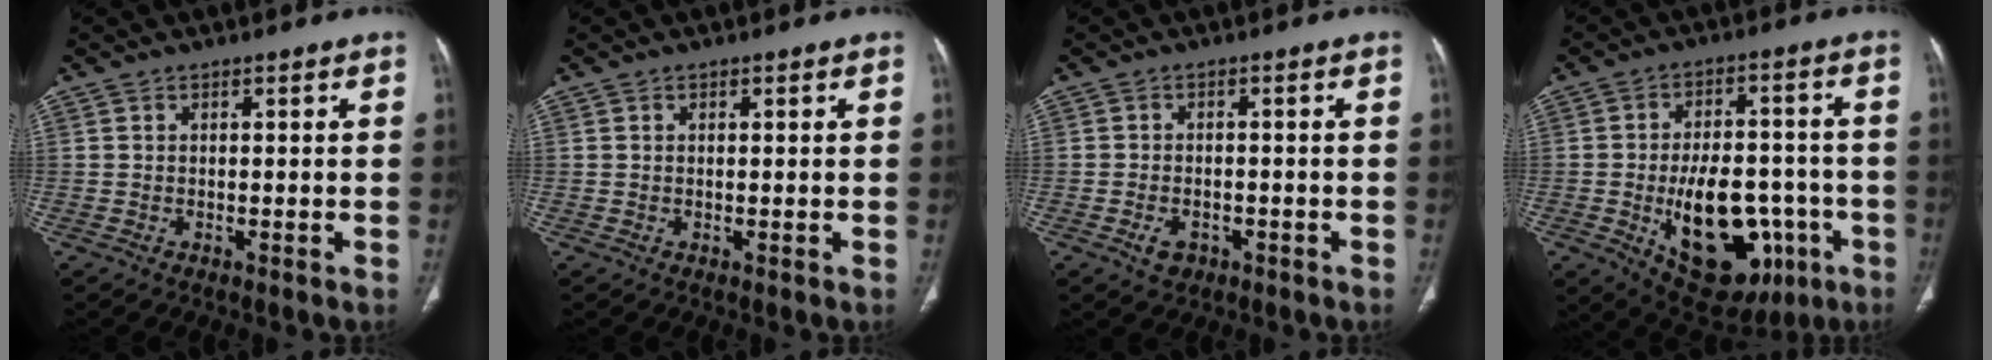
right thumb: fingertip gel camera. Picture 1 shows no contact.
{"total": 0.6, "force": [0.3, 0.3, 0.4], "torque": [-0.007, -0.001, 0.006]}
{"total": 3.2, "force": [-1.5, 2.2, 1.7], "torque": [-0.023, 0.009, -0.018]}
{"total": 21.3, "force": [-6.4, 12.0, 16.4], "torque": [-0.217, 0.022, -0.069]}